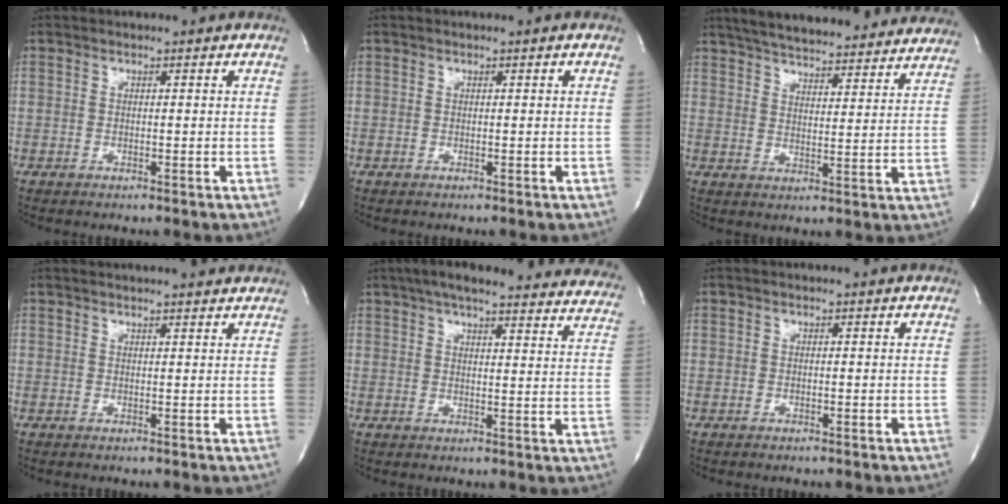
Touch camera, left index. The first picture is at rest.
{"total": 0.0}
{"total": 27.6, "force": [25.1, 5.1, 10.1], "torque": [-0.166, -0.018, 0.315]}
{"total": 5.8, "force": [5.3, 0.5, 2.3], "torque": [-0.035, 0.014, 0.059]}
{"total": 28.6, "force": [25.6, 4.9, 11.9], "torque": [-0.176, -0.030, 0.295]}
{"total": 0.0}